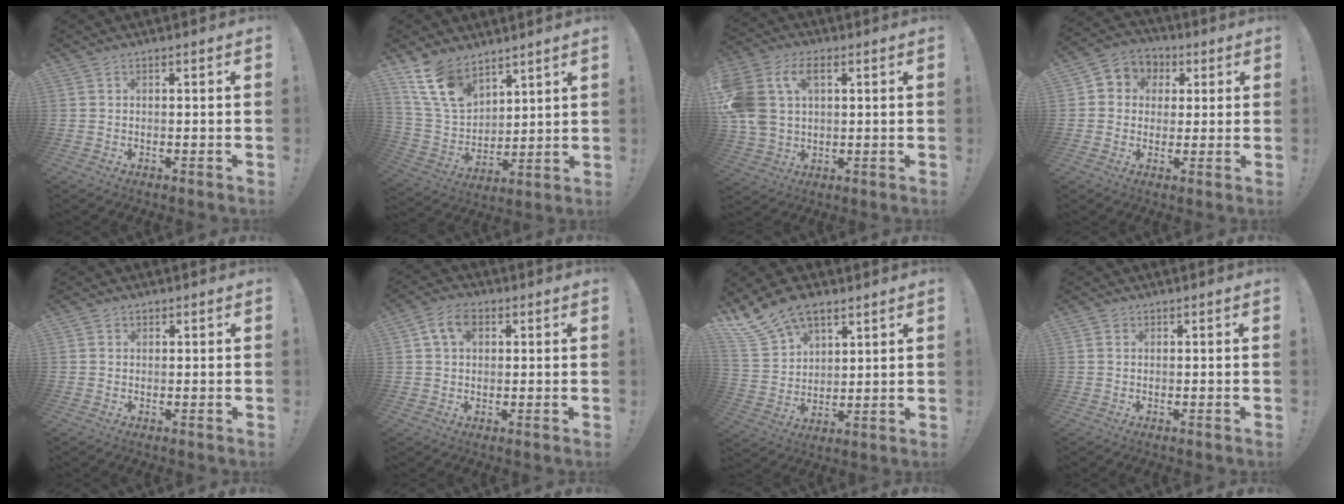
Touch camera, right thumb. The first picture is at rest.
{"total": 14.7, "force": [10.3, 8.0, 6.8], "torque": [-0.142, -0.061, 0.200]}
{"total": 14.5, "force": [4.4, 10.2, 9.2], "torque": [-0.208, -0.011, 0.084]}
{"total": 6.5, "force": [0.3, 6.3, 1.8], "torque": [-0.021, 0.006, 0.011]}
{"total": 1.3, "force": [0.8, 1.0, 0.2], "torque": [0.003, -0.001, 0.013]}
{"total": 7.3, "force": [2.7, 4.9, 4.6], "torque": [-0.078, 0.007, 0.051]}
{"total": 13.5, "force": [9.8, 7.5, 5.5], "torque": [-0.114, -0.055, 0.190]}
{"total": 0.9, "force": [0.6, 0.7, 0.1], "torque": [0.003, -0.002, 0.010]}